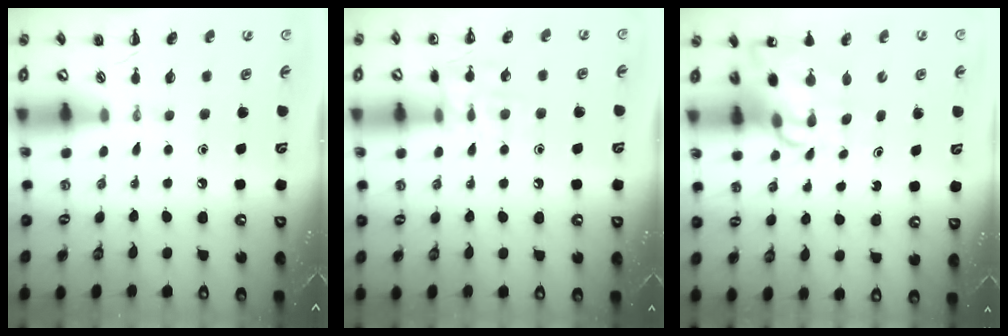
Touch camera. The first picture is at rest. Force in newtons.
{"total": 9.4, "press": 9.4, "slide": 1.1}
{"total": 11.1, "press": 10.6, "slide": 3.0}